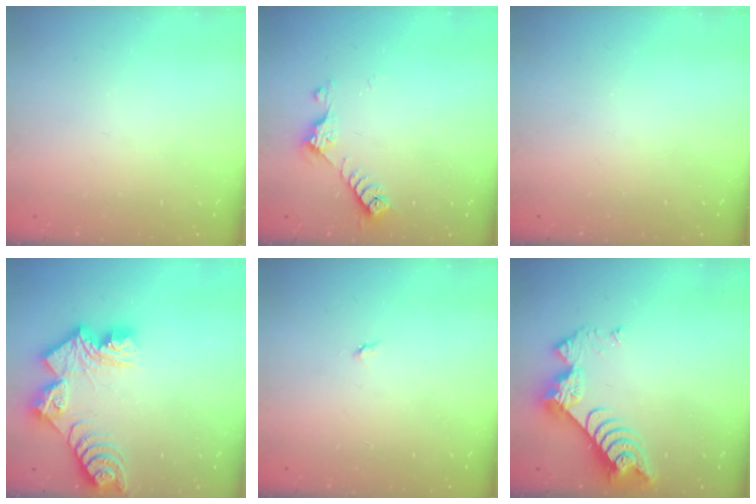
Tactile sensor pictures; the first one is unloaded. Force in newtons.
{"total": 7.2, "press": 7.2, "slide": 0.9}
{"total": 0.0}
{"total": 13.7, "press": 13.6, "slide": 1.2}
{"total": 2.8, "press": 2.8, "slide": 0.4}
{"total": 9.3, "press": 9.3, "slide": 0.8}